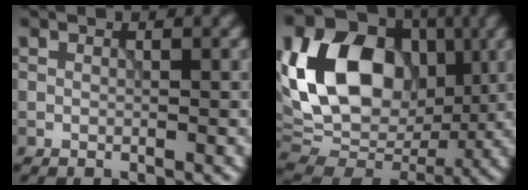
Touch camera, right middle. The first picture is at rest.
{"total": 15.5, "force": [1.8, 11.5, 10.2], "torque": [-0.196, 0.019, 0.019]}